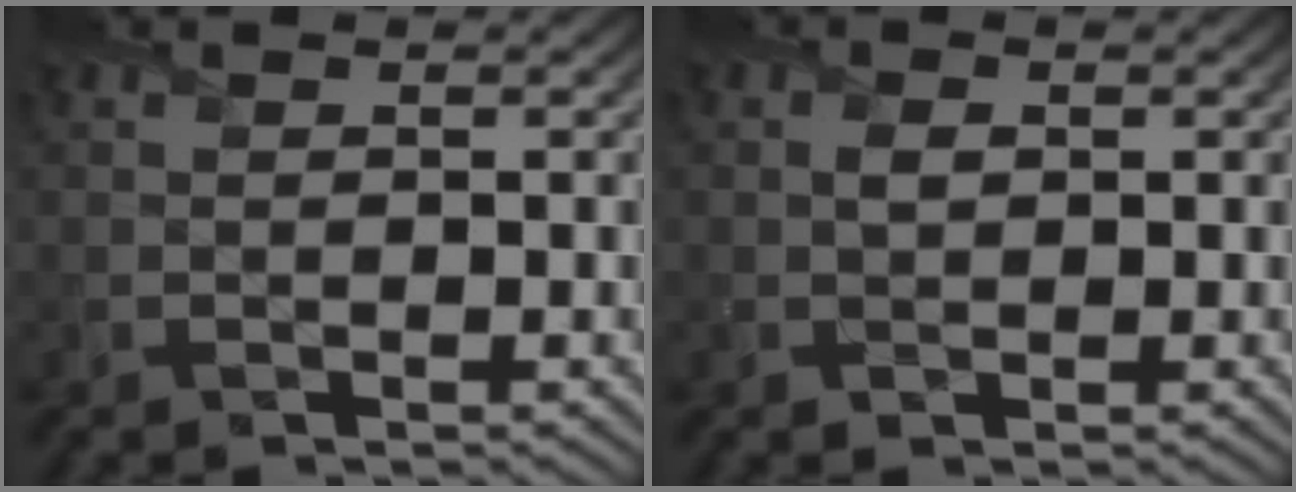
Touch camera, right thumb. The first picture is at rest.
{"total": 1.3, "force": [0.3, 0.9, 0.8], "torque": [-0.018, 0.000, 0.005]}